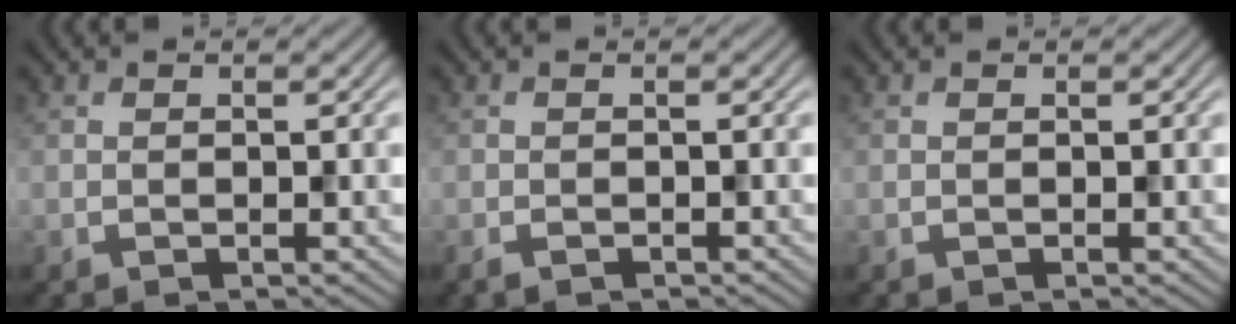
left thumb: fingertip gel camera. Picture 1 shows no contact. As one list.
[{"total": 1.6, "force": [-1.3, 0.7, 0.7], "torque": [-0.015, -0.007, -0.023]}, {"total": 0.0}]